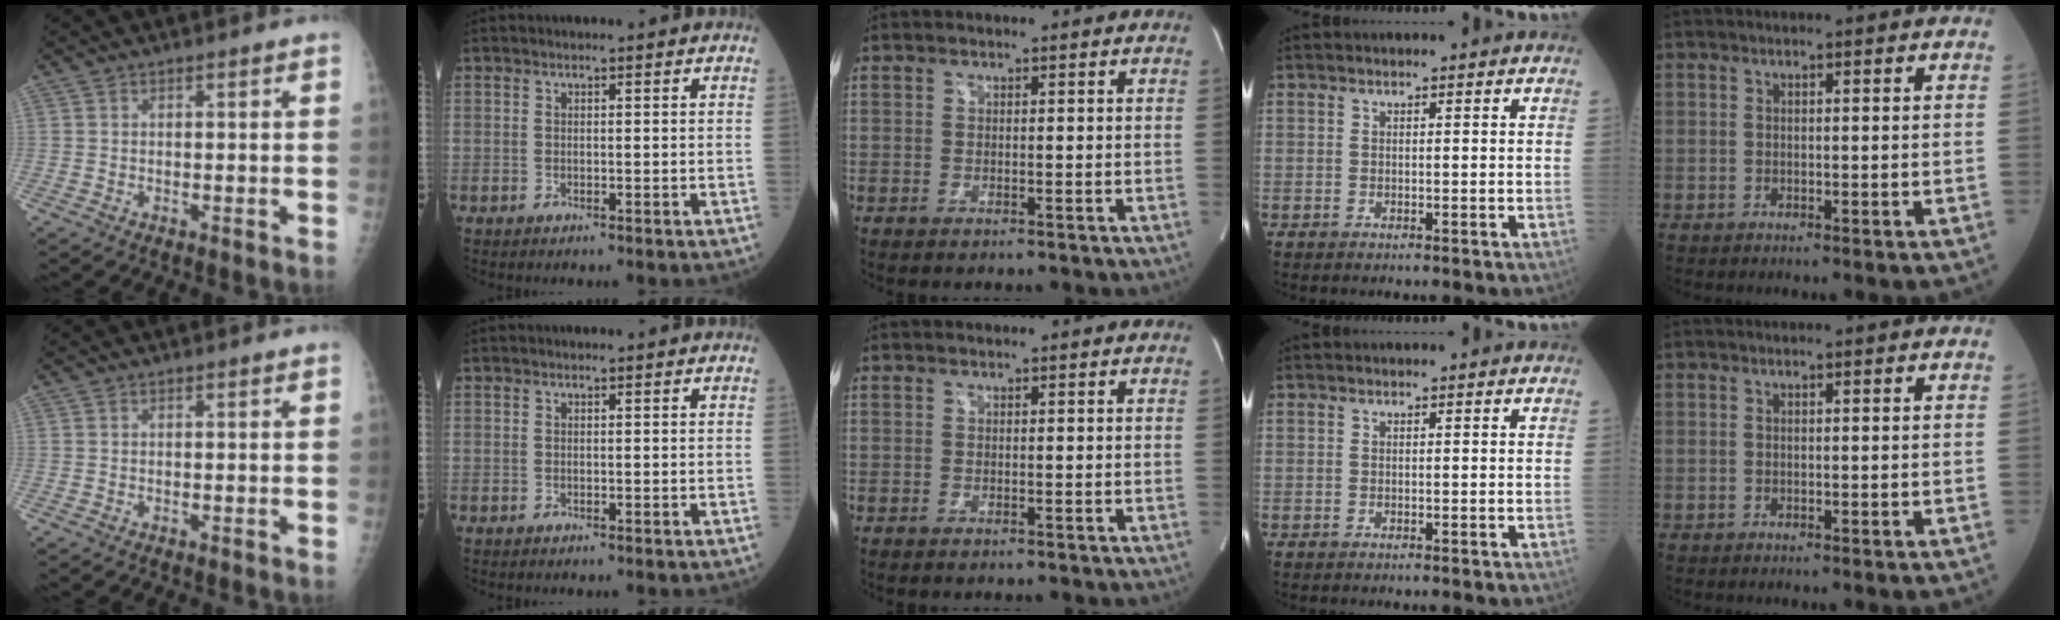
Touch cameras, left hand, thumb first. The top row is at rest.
{}